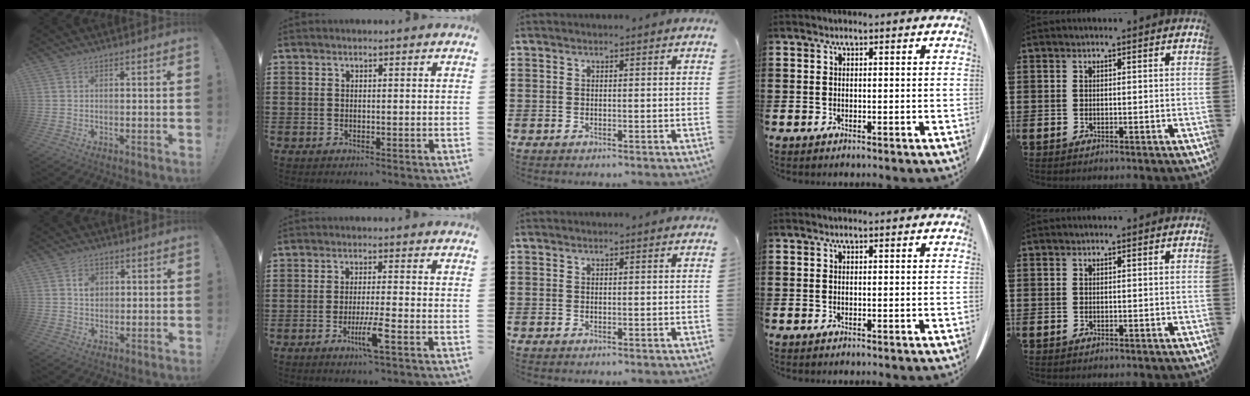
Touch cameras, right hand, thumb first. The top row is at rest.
{"thumb": {"total": 4.3, "force": [1.1, 3.6, 2.1], "torque": [-0.021, -0.001, 0.015]}, "index": {"total": 5.2, "force": [-2.4, -0.1, 4.7], "torque": [-0.097, -0.022, -0.045]}}